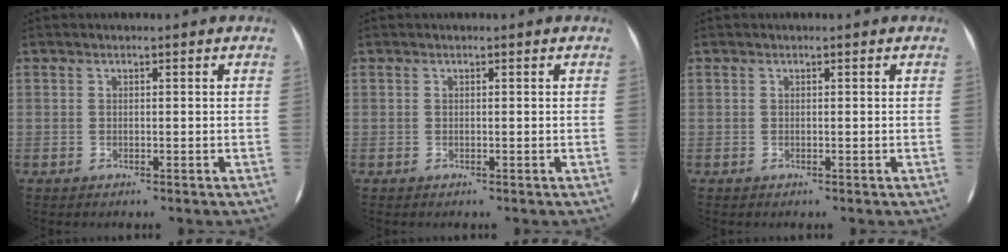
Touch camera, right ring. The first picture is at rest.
{"total": 0.0}
{"total": 0.0}